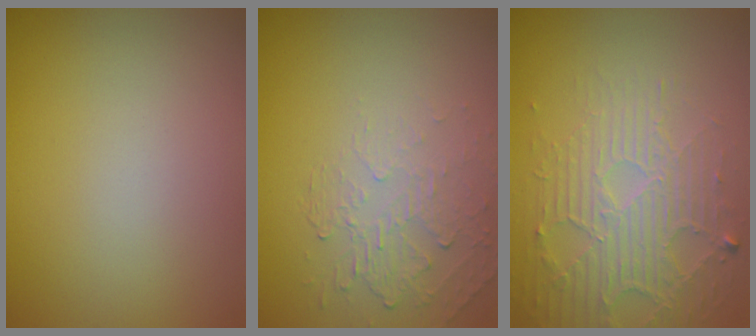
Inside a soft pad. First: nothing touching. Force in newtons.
{"total": 2.1, "press": 0.9, "slide": 1.9}
{"total": 5.1, "press": 3.5, "slide": 3.7}